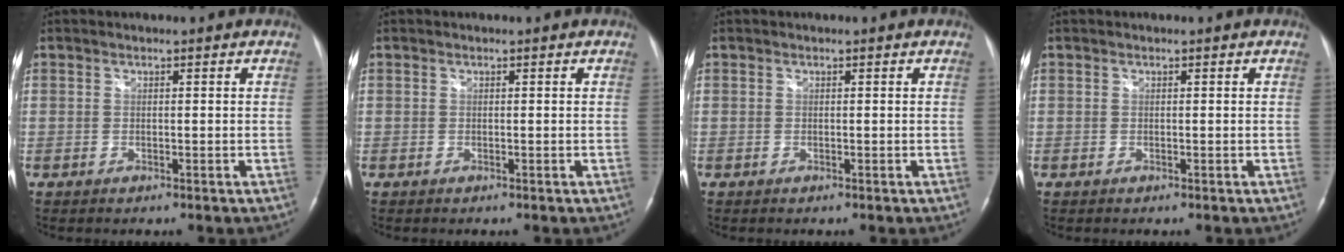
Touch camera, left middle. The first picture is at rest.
{"total": 0.0}
{"total": 0.0}
{"total": 0.0}